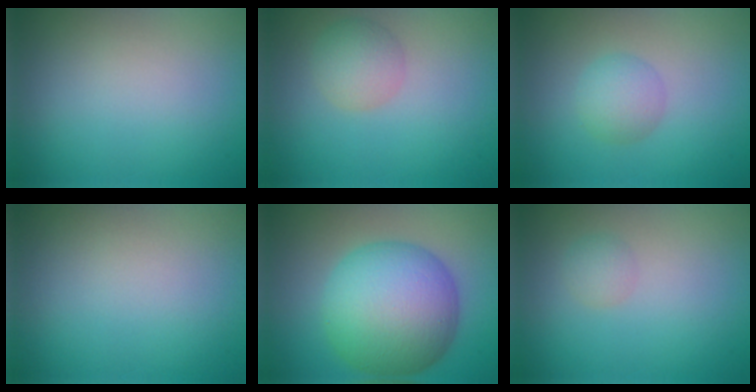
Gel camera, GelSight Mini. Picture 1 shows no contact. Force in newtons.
{"total": 2.5, "press": 2.5, "slide": 0.1}
{"total": 2.3, "press": 2.3, "slide": 0.1}
{"total": 0.0}
{"total": 11.7, "press": 11.7, "slide": 0.2}
{"total": 1.2, "press": 1.2, "slide": 0.0}